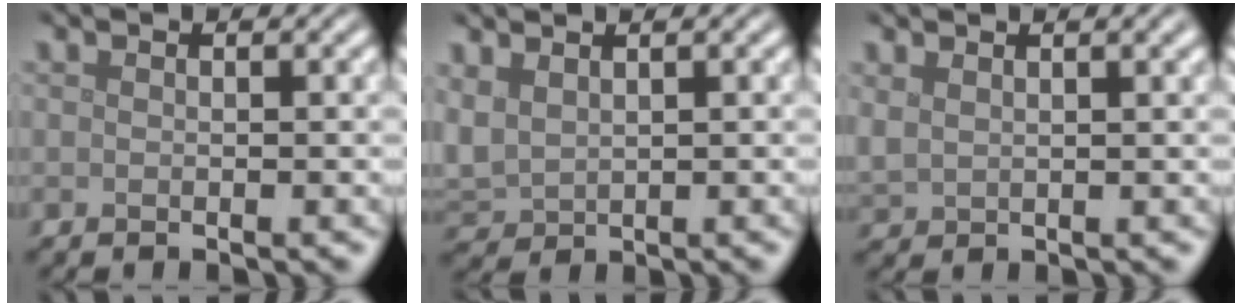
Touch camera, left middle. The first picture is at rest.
{"total": 2.5, "force": [1.2, 1.6, 1.5], "torque": [-0.049, 0.003, 0.031]}
{"total": 2.8, "force": [2.0, 1.0, 1.7], "torque": [-0.035, 0.006, 0.040]}